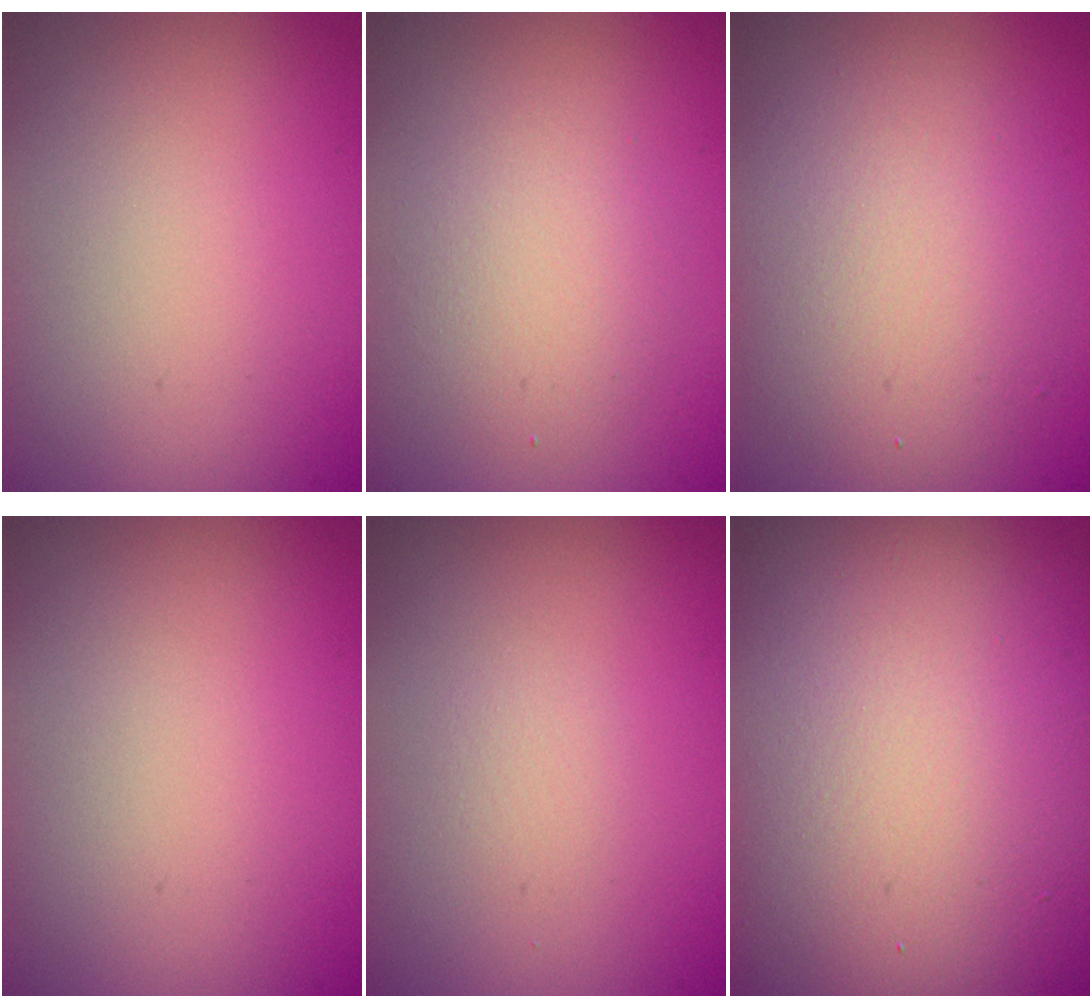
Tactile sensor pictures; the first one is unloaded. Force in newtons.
{"total": 2.9, "press": 2.8, "slide": 0.2}
{"total": 5.2, "press": 5.2, "slide": 0.2}
{"total": 0.0}
{"total": 0.7, "press": 0.7, "slide": 0.1}
{"total": 17.6, "press": 17.6, "slide": 1.0}